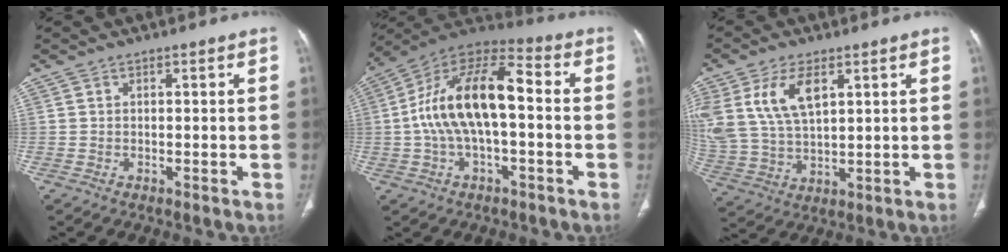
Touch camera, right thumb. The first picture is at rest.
{"total": 17.2, "force": [-0.4, 7.8, 15.3], "torque": [-0.282, 0.049, -0.015]}
{"total": 13.3, "force": [5.4, 7.1, 9.9], "torque": [-0.207, -0.011, 0.119]}